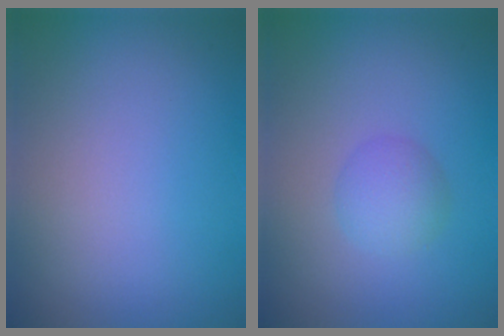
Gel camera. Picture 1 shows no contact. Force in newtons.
{"total": 2.5, "press": 2.5, "slide": 0.1}